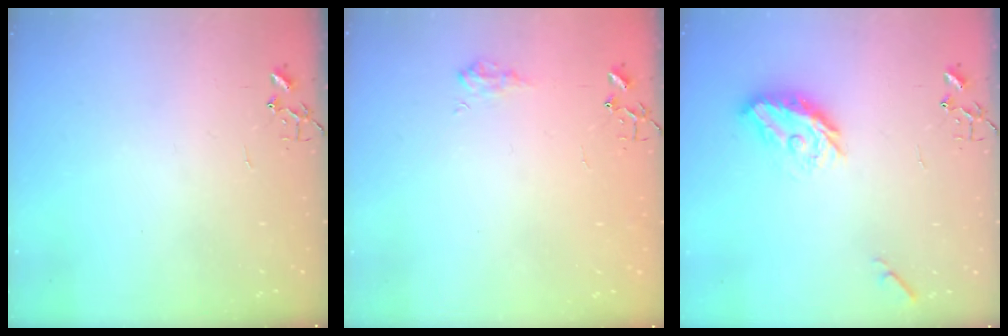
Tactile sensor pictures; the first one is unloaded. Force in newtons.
{"total": 8.2, "press": 8.2, "slide": 0.5}
{"total": 11.7, "press": 11.7, "slide": 0.5}